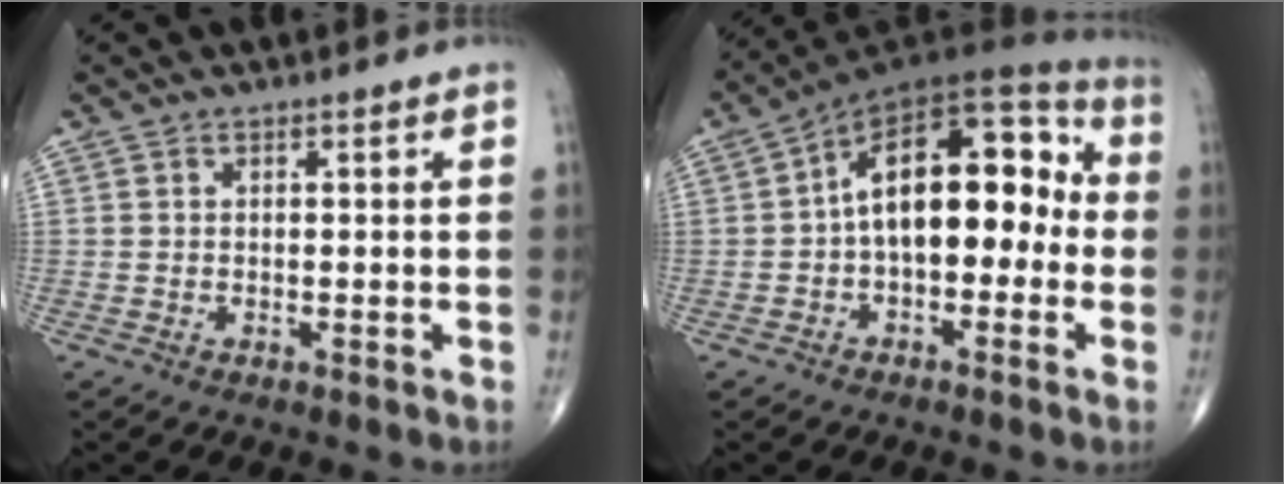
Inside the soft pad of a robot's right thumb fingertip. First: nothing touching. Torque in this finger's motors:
{"motor_torque": [-0.26, 1.63, 1.07, 0.56, 0.36]}